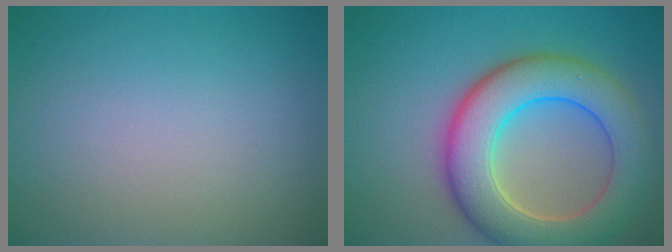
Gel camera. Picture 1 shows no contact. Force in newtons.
{"total": 9.5, "press": 9.5, "slide": 0.7}